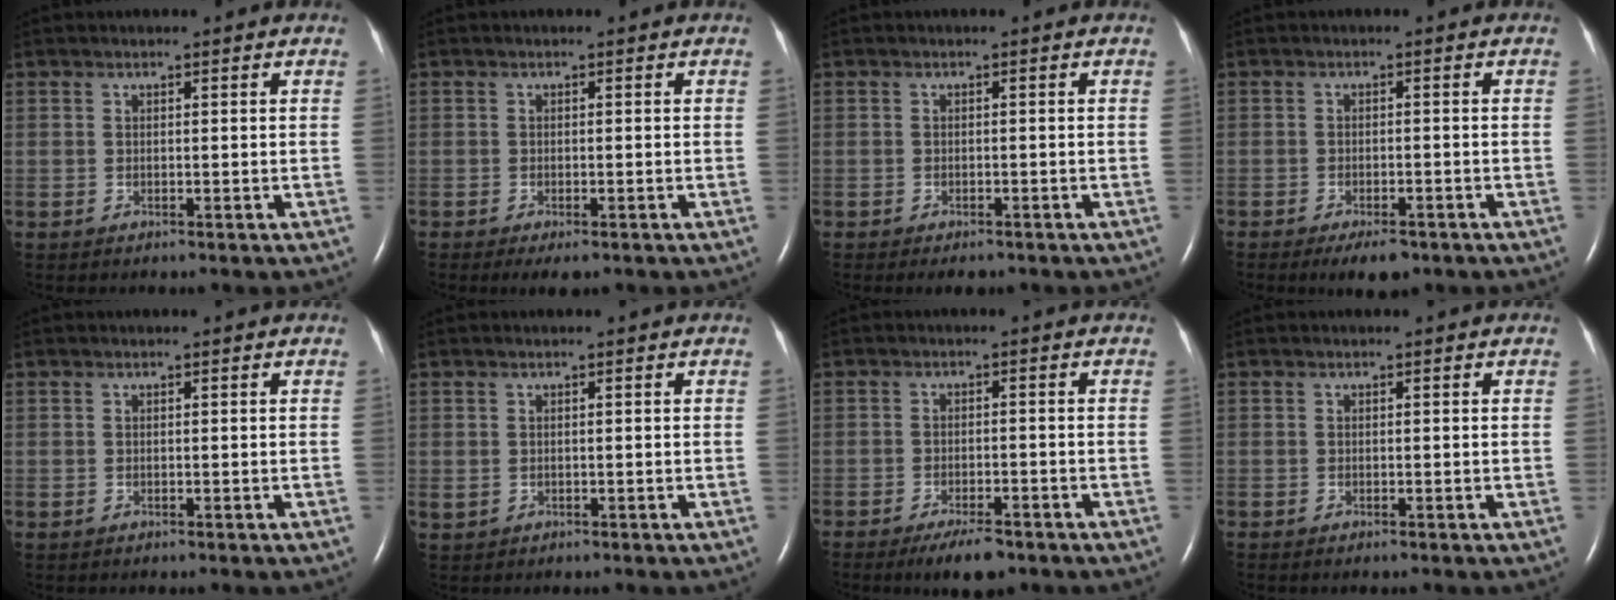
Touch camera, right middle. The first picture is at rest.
{"total": 2.5, "force": [-1.6, 0.9, 1.7], "torque": [-0.022, -0.004, -0.019]}
{"total": 2.1, "force": [-1.7, 0.9, 0.9], "torque": [-0.010, -0.002, -0.017]}
{"total": 4.2, "force": [-3.0, 1.5, 2.6], "torque": [-0.039, -0.003, -0.040]}
{"total": 0.0}
{"total": 0.8, "force": [0.0, 0.7, 0.4], "torque": [-0.015, -0.001, 0.008]}
{"total": 5.0, "force": [-3.6, 1.4, 3.1], "torque": [-0.053, -0.004, -0.055]}
{"total": 0.0}